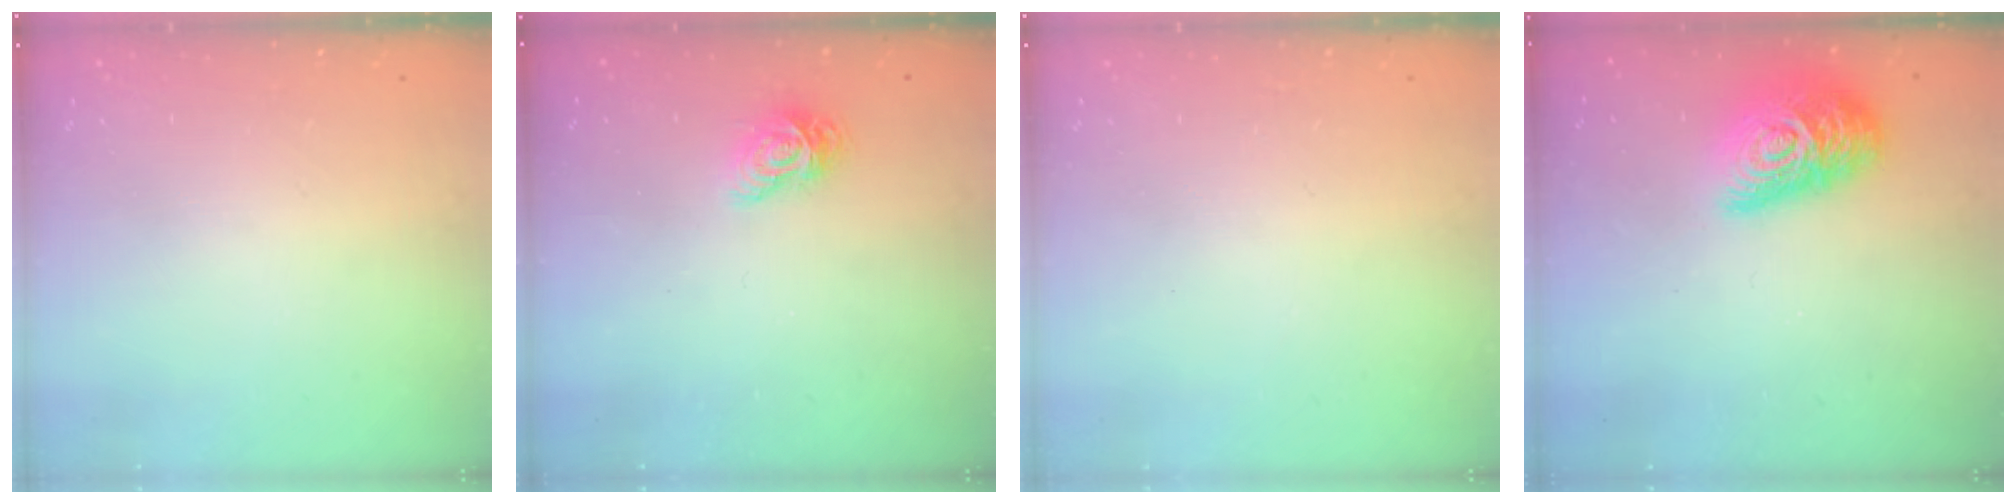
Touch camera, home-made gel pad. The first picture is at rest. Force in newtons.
{"total": 7.6, "press": 7.6, "slide": 0.0}
{"total": 0.0}
{"total": 16.4, "press": 16.4, "slide": 0.9}